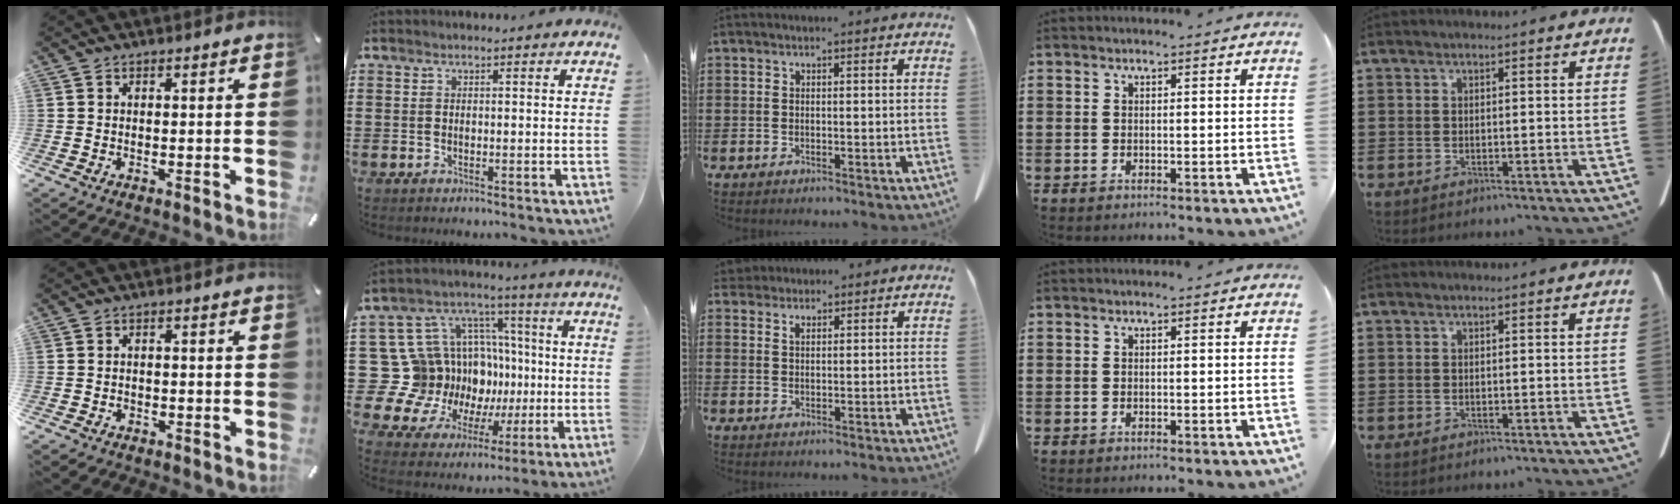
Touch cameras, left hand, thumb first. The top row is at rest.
{"thumb": {"total": 1.5, "force": [-0.8, 1.0, 0.7], "torque": [-0.016, 0.003, -0.018]}, "index": {"total": 16.4, "force": [-0.6, 15.4, 5.6], "torque": [-0.158, -0.035, 0.035]}, "middle": {"total": 1.9, "force": [1.7, 0.7, 0.7], "torque": [-0.018, 0.003, 0.034]}}